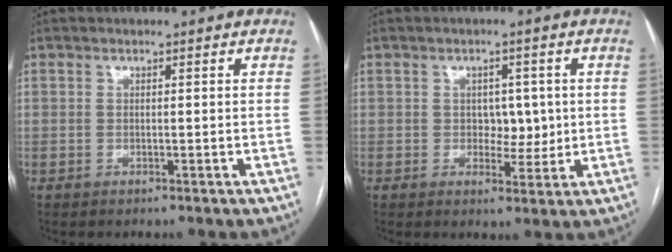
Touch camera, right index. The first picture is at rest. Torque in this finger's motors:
{"motor_torque": [-0.19, 0.13, -0.01, -0.01]}